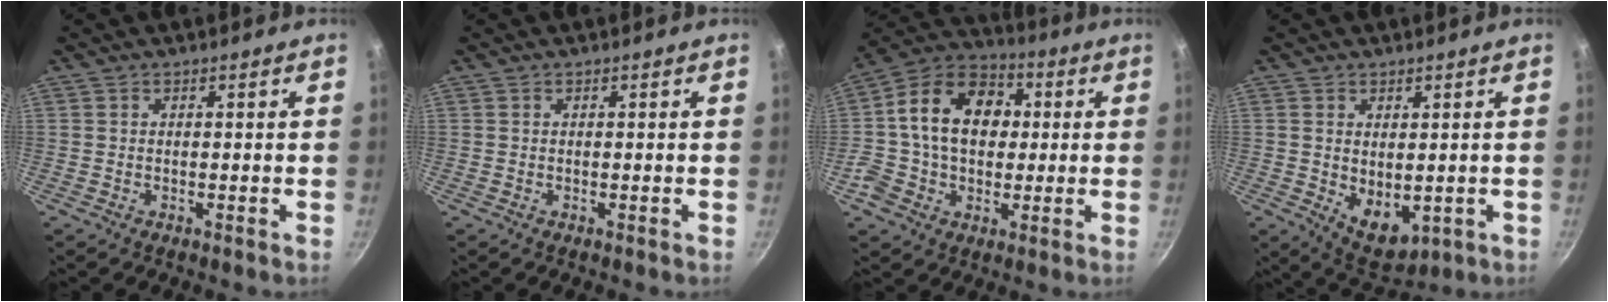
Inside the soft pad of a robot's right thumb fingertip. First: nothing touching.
{"total": 0.0}
{"total": 17.1, "force": [1.4, 13.0, 11.0], "torque": [-0.160, 0.029, 0.007]}
{"total": 7.4, "force": [-0.1, 4.8, 5.7], "torque": [-0.070, -0.019, 0.018]}